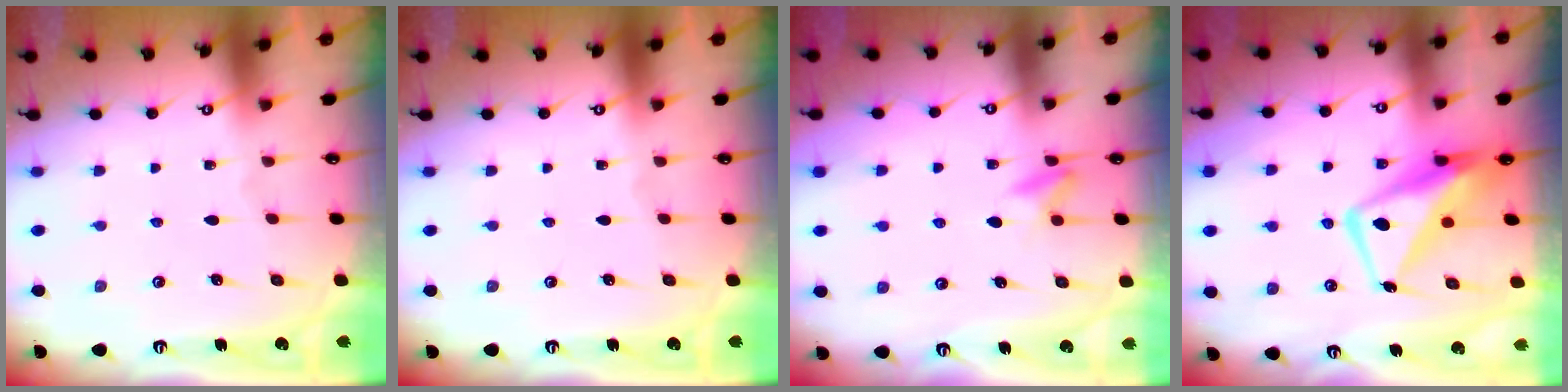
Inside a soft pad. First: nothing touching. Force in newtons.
{"total": 0.0}
{"total": 7.2, "press": 6.9, "slide": 2.0}
{"total": 11.9, "press": 11.8, "slide": 1.3}